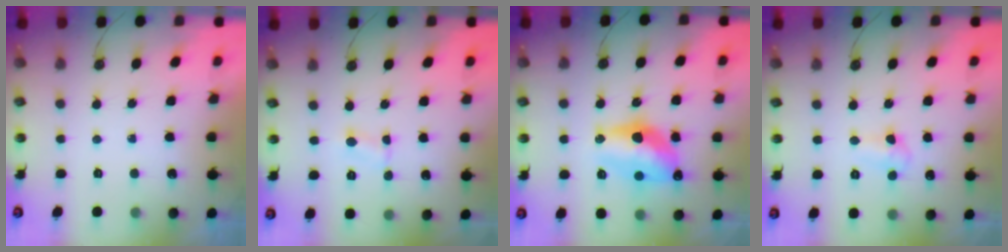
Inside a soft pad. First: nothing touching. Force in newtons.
{"total": 1.4, "press": 1.3, "slide": 0.3}
{"total": 12.8, "press": 12.8, "slide": 0.8}
{"total": 4.5, "press": 4.5, "slide": 0.6}